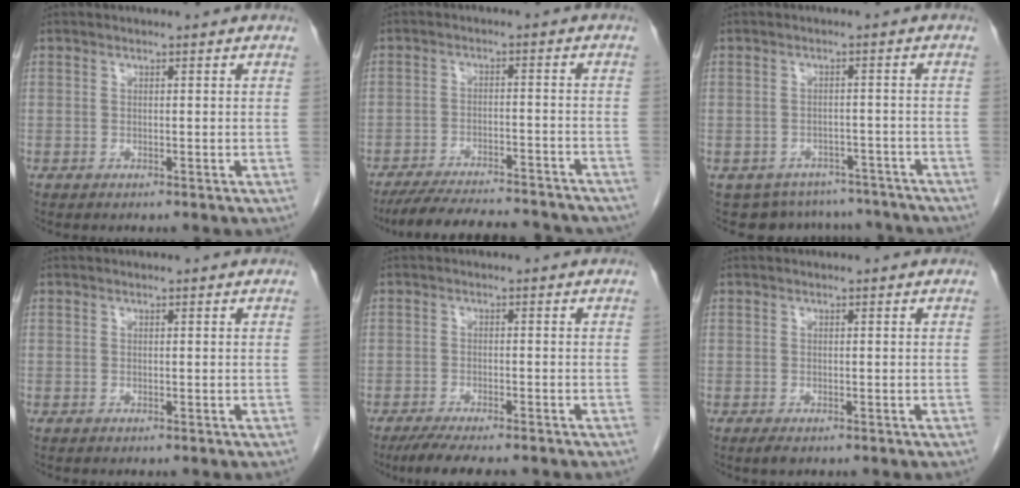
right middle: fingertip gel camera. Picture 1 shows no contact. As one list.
[{"total": 18.8, "force": [-16.8, 3.5, 7.6], "torque": [-0.127, -0.014, -0.228]}, {"total": 10.1, "force": [-8.9, 4.7, 0.7], "torque": [-0.003, 0.019, -0.098]}, {"total": 0.0}, {"total": 7.7, "force": [-6.4, 1.3, 4.1], "torque": [-0.063, -0.016, -0.098]}, {"total": 1.3, "force": [-0.8, 0.5, 0.9], "torque": [-0.015, -0.002, -0.010]}]